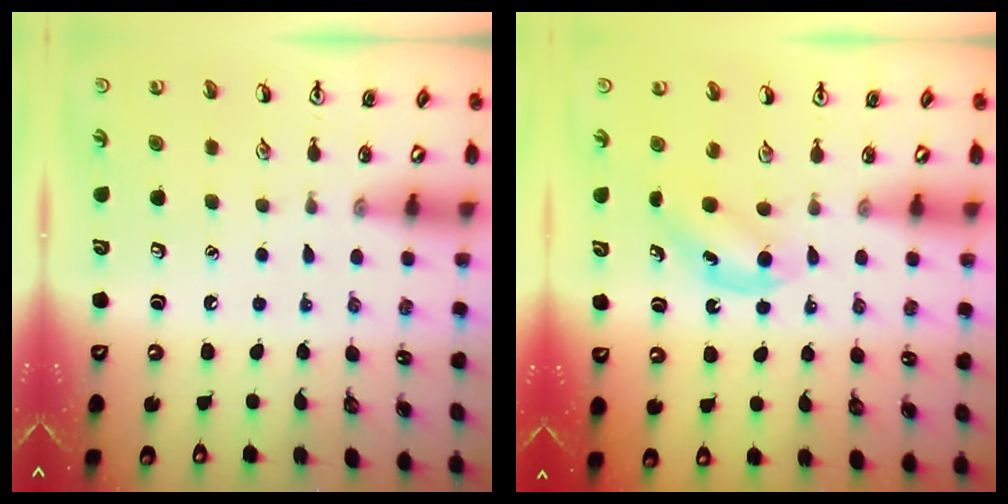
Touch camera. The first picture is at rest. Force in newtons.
{"total": 4.5, "press": 4.2, "slide": 1.5}